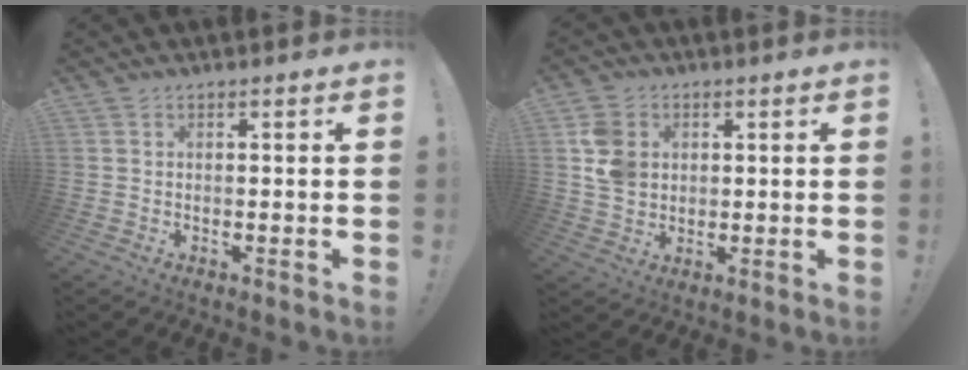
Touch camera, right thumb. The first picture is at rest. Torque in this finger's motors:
{"motor_torque": [1.01, 1.16, 0.88, -0.06, 0.15]}